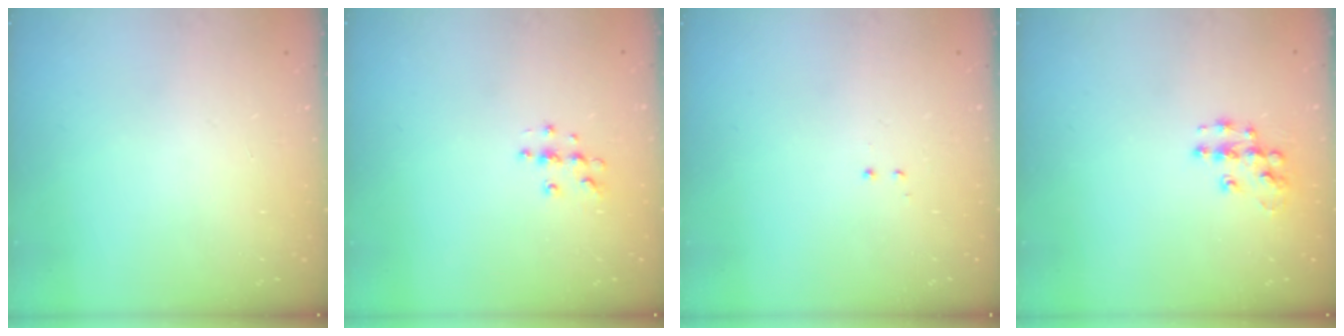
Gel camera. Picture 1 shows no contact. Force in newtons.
{"total": 5.4, "press": 5.4, "slide": 0.6}
{"total": 0.5, "press": 0.5, "slide": 0.3}
{"total": 9.2, "press": 9.2, "slide": 0.5}